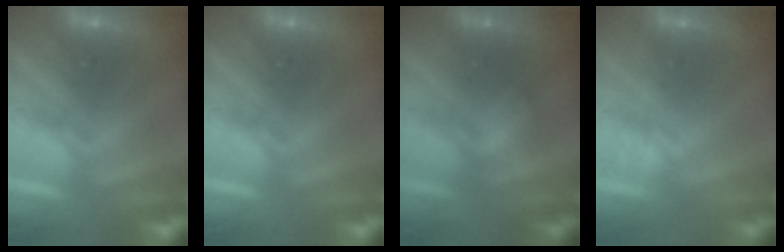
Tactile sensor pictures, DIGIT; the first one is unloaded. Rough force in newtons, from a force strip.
{"total": 0.0}
{"total": 2.0}
{"total": 2.2}